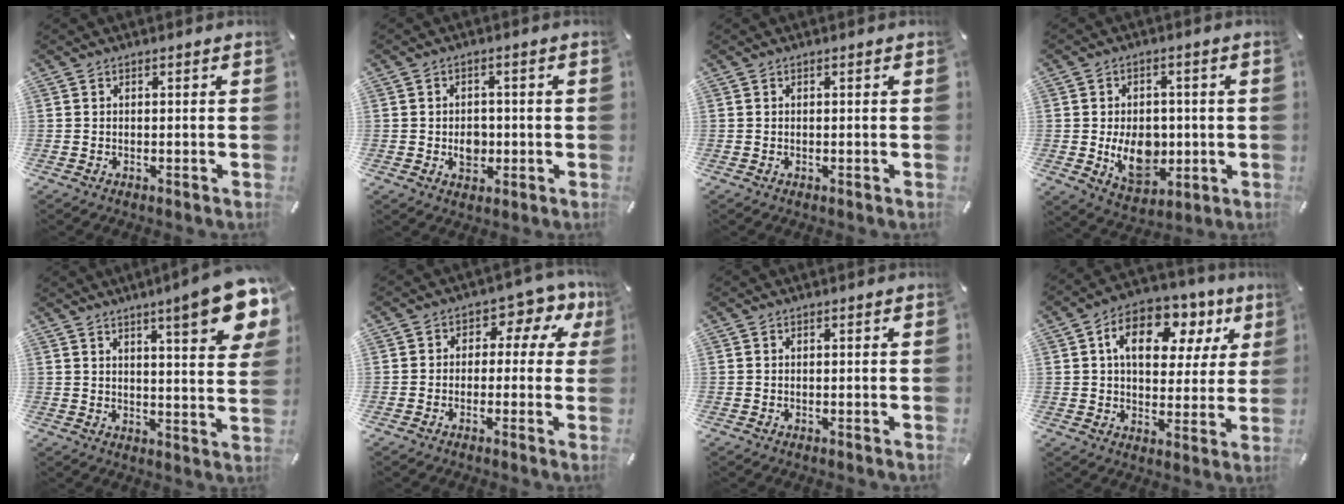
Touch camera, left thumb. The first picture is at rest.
{"total": 4.4, "force": [-0.8, 3.7, 2.4], "torque": [-0.029, -0.004, -0.014]}
{"total": 0.0}
{"total": 10.9, "force": [-1.5, 8.1, 7.2], "torque": [-0.118, 0.002, -0.019]}
{"total": 13.2, "force": [7.8, 2.3, 10.5], "torque": [-0.147, -0.043, 0.123]}
{"total": 7.0, "force": [0.6, 5.0, 4.9], "torque": [-0.065, 0.001, 0.006]}
{"total": 0.0}
{"total": 13.8, "force": [5.7, 9.3, 8.4], "torque": [-0.128, -0.016, 0.097]}